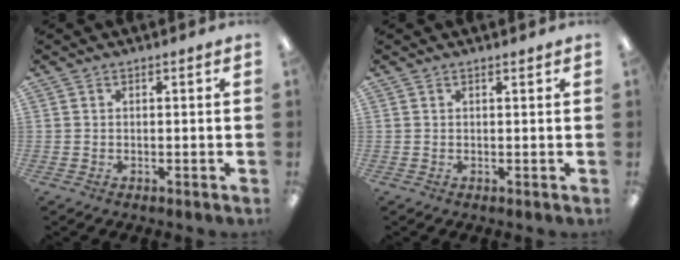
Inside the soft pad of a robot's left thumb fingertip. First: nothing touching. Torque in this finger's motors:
{"motor_torque": [0.25, -0.05, 0.17, -0.08, 0.00]}